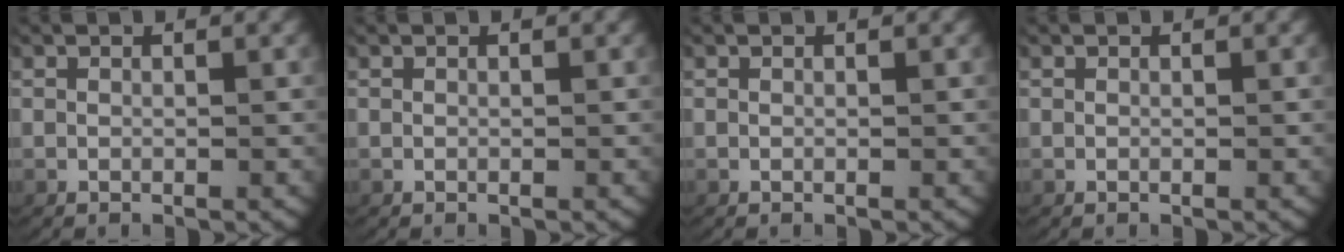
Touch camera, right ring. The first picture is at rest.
{"total": 0.0}
{"total": 0.0}
{"total": 0.0}